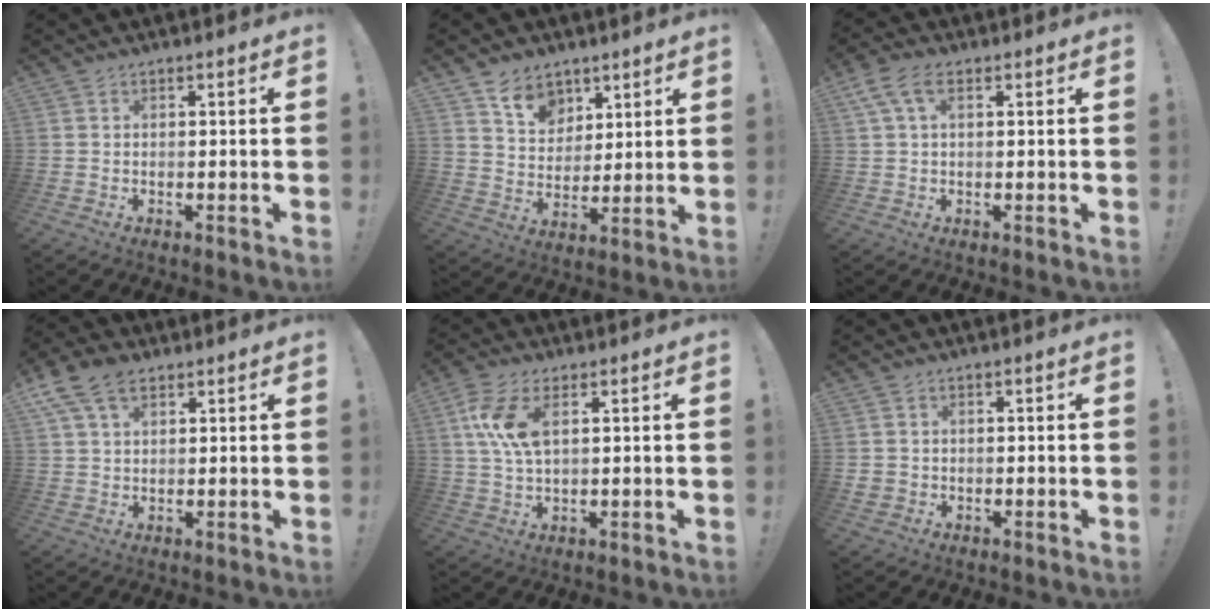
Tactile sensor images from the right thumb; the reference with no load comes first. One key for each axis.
{"total": 9.7, "fx": 6.3, "fy": 6.8, "fz": 2.8, "tx": -0.049, "ty": -0.042, "tz": 0.126}
{"total": 6.3, "fx": 2.4, "fy": 3.3, "fz": 4.8, "tx": -0.093, "ty": 0.008, "tz": 0.048}
{"total": 9.2, "fx": 4.8, "fy": 5.6, "fz": 5.5, "tx": -0.097, "ty": -0.004, "tz": 0.095}
{"total": 9.9, "fx": 3.1, "fy": 4.8, "fz": 8.1, "tx": -0.168, "ty": -0.004, "tz": 0.057}
{"total": 1.9, "fx": 0.1, "fy": 1.8, "fz": 0.6, "tx": -0.010, "ty": 0.003, "tz": 0.003}